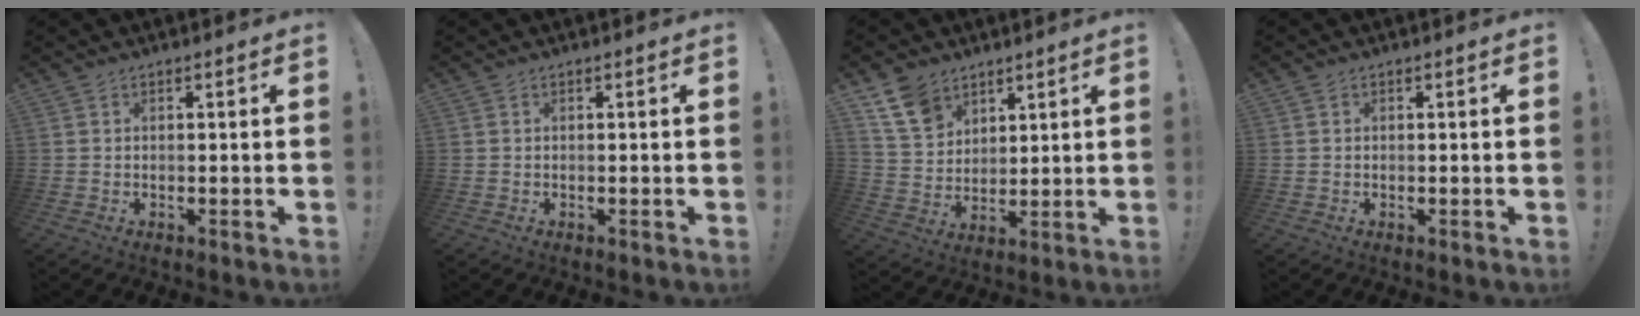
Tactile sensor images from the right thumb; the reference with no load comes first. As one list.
[{"total": 0.0}, {"total": 11.1, "force": [7.2, 7.3, 4.1], "torque": [-0.077, -0.037, 0.143]}, {"total": 0.0}]